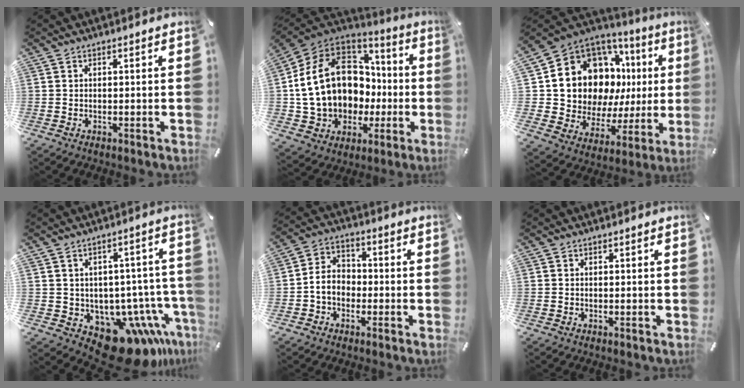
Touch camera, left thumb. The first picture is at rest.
{"total": 17.6, "force": [1.7, 14.6, 9.6], "torque": [-0.208, -0.021, 0.054]}
{"total": 14.8, "force": [6.2, 11.4, 7.1], "torque": [-0.125, -0.073, 0.133]}
{"total": 13.7, "force": [-7.8, 8.7, 7.2], "torque": [-0.057, 0.029, -0.113]}
{"total": 6.2, "force": [-1.9, 5.2, 2.9], "torque": [-0.068, 0.019, -0.035]}
{"total": 0.0}